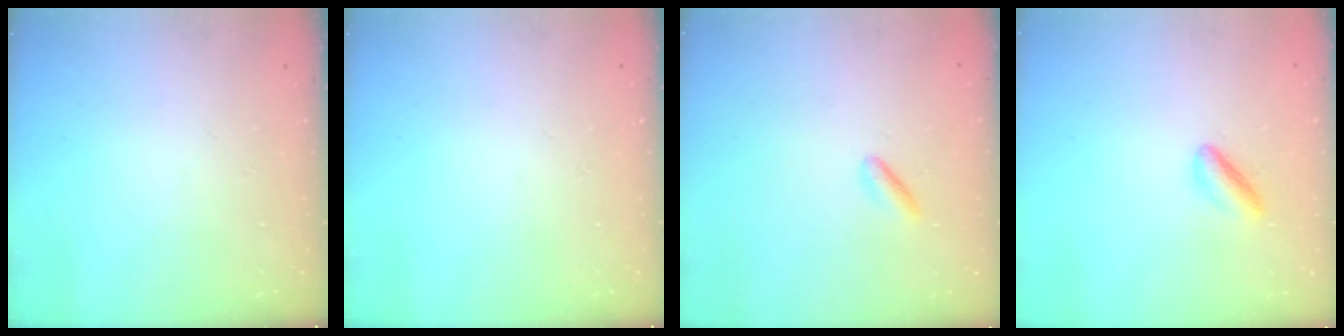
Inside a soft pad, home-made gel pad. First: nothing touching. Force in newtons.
{"total": 0.0}
{"total": 1.2, "press": 1.0, "slide": 0.6}
{"total": 4.1, "press": 4.1, "slide": 0.3}